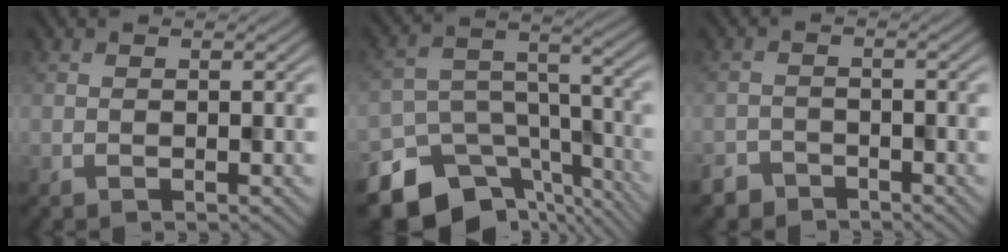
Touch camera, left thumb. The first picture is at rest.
{"total": 14.3, "force": [-10.8, 8.1, 4.8], "torque": [-0.107, -0.033, -0.132]}
{"total": 2.7, "force": [-2.4, 1.1, -0.2], "torque": [0.009, -0.001, -0.044]}